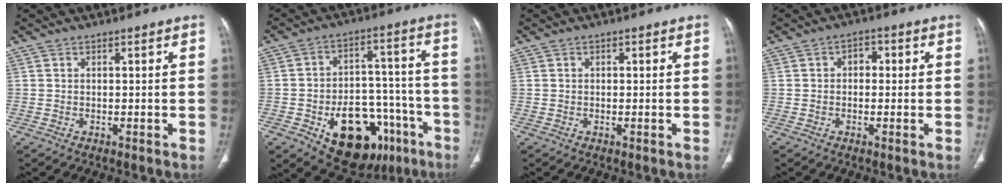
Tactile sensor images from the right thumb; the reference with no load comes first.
{"total": 21.0, "force": [-9.8, 12.8, 13.5], "torque": [-0.154, 0.068, -0.129]}
{"total": 0.6, "force": [0.2, 0.4, 0.4], "torque": [-0.003, 0.002, 0.002]}
{"total": 2.9, "force": [0.3, 2.1, 1.9], "torque": [-0.014, 0.013, -0.002]}